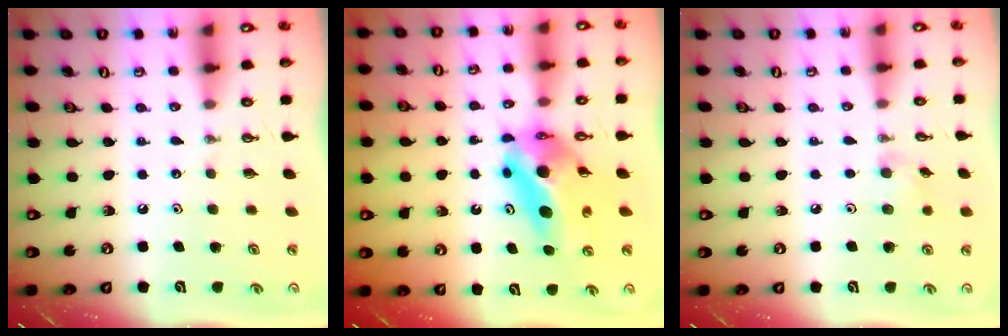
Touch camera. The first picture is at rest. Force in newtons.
{"total": 13.2, "press": 11.0, "slide": 7.2}
{"total": 5.7, "press": 5.7, "slide": 0.8}